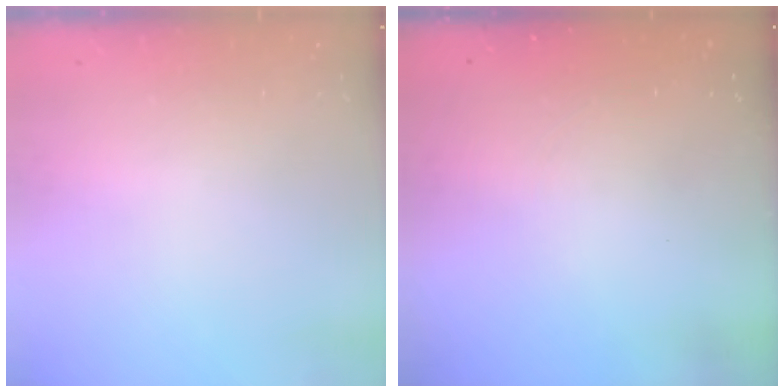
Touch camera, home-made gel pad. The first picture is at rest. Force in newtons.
{"total": 0.0}